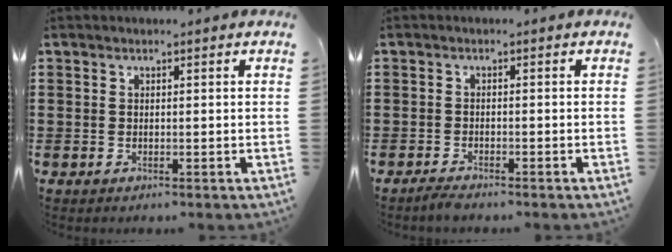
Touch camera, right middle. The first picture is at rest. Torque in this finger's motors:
{"motor_torque": [1.23, 0.91, -0.01, 0.03]}